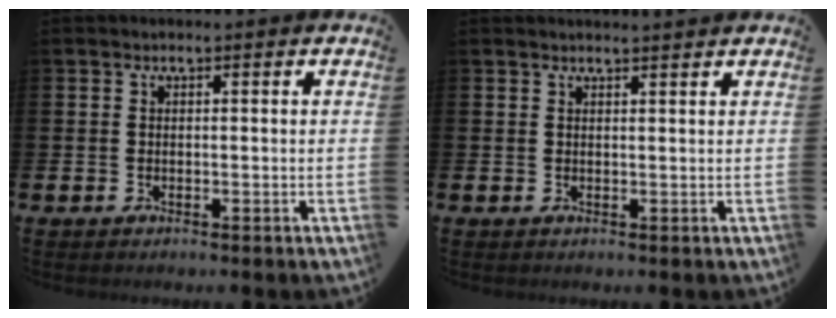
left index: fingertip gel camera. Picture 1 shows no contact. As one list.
[{"total": 1.1, "force": [1.1, -0.1, 0.1], "torque": [0.008, -0.007, 0.018]}]